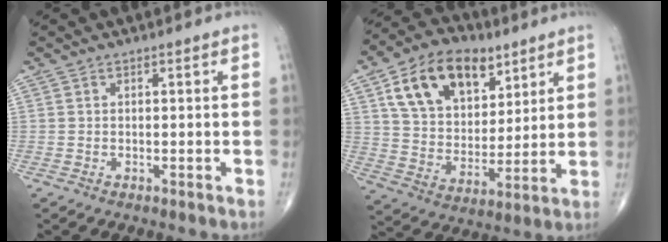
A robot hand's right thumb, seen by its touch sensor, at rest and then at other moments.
{"total": 18.6, "force": [9.1, 11.7, 11.2], "torque": [-0.151, -0.027, 0.161]}